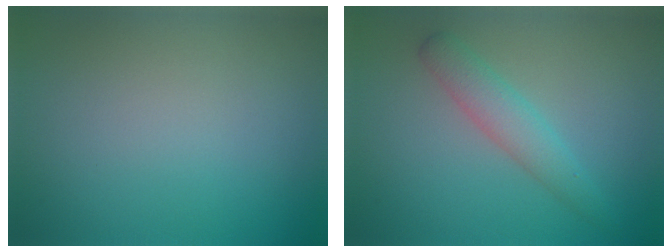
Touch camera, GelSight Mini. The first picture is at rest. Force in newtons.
{"total": 2.8, "press": 2.7, "slide": 0.1}